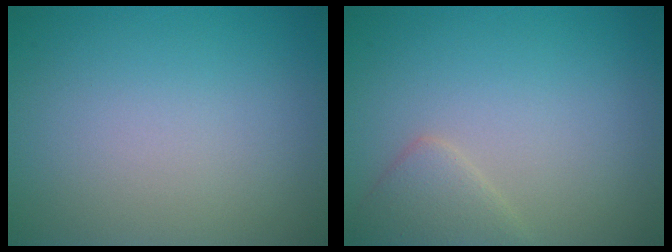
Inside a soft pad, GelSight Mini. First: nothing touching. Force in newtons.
{"total": 2.2, "press": 2.2, "slide": 0.2}